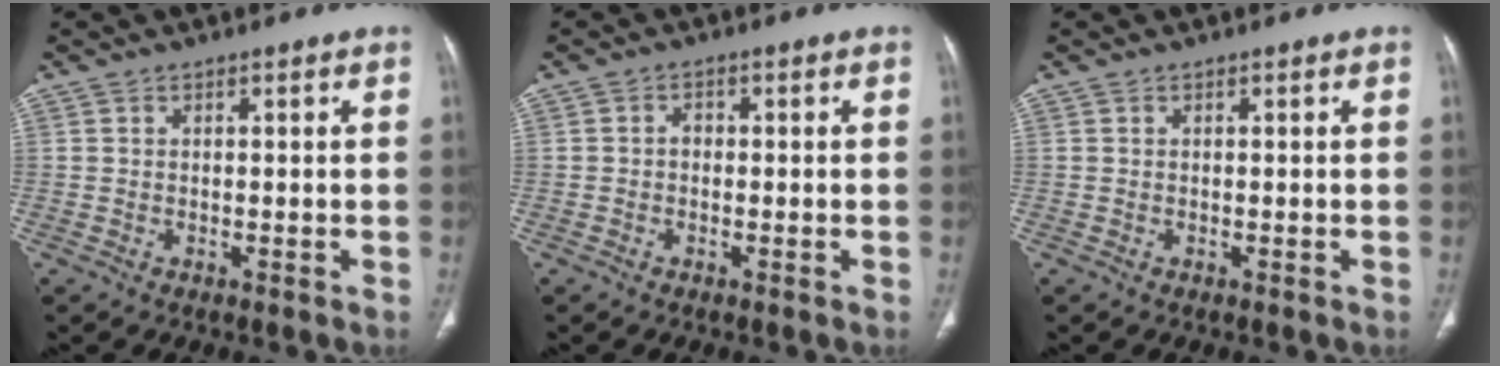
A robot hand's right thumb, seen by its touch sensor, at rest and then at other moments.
{"total": 1.4, "force": [-0.3, 1.1, 0.8], "torque": [-0.006, 0.004, -0.009]}
{"total": 0.0}